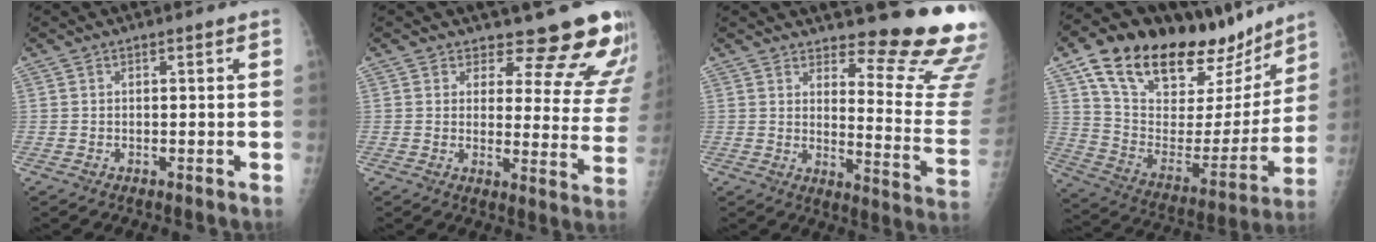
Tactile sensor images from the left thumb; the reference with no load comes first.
{"total": 14.9, "force": [13.7, 4.8, 3.4], "torque": [0.010, -0.127, 0.140]}
{"total": 16.5, "force": [14.8, 2.4, 6.9], "torque": [-0.053, -0.179, 0.173]}
{"total": 32.0, "force": [21.3, 14.3, 19.1], "torque": [-0.277, -0.045, 0.342]}